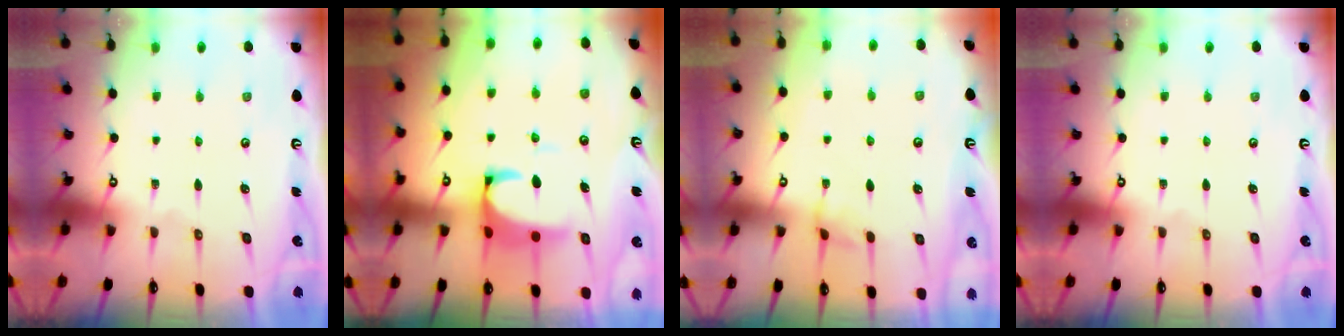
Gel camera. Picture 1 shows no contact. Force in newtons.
{"total": 3.8, "press": 3.6, "slide": 1.2}
{"total": 2.9, "press": 2.9, "slide": 0.4}
{"total": 0.0}